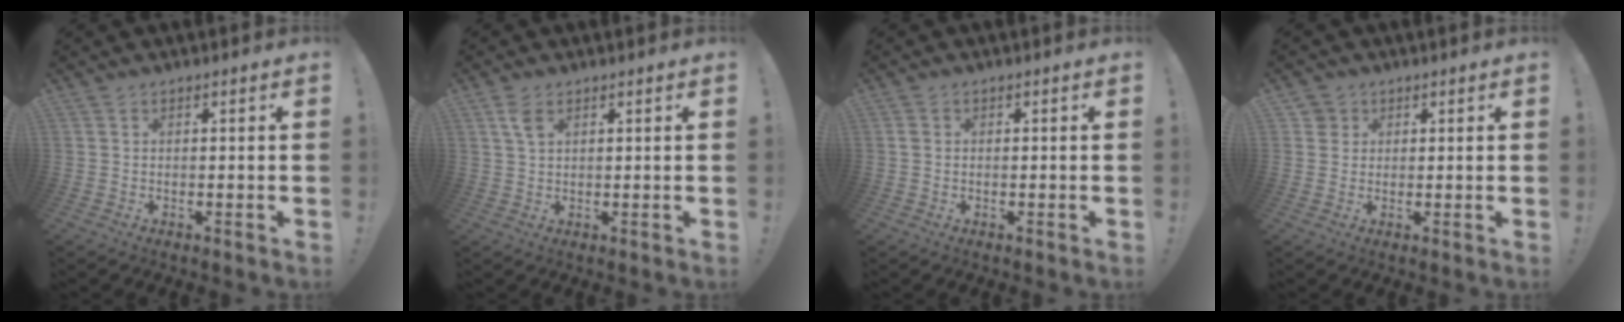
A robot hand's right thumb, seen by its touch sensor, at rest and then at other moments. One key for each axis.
{"total": 4.0, "fx": 1.9, "fy": 1.9, "fz": 3.0, "tx": -0.060, "ty": 0.002, "tz": 0.035}
{"total": 1.0, "fx": 0.1, "fy": 0.8, "fz": 0.6, "tx": -0.011, "ty": 0.006, "tz": 0.001}
{"total": 2.8, "fx": 1.3, "fy": 2.5, "fz": 0.4, "tx": -0.005, "ty": -0.002, "tz": 0.023}